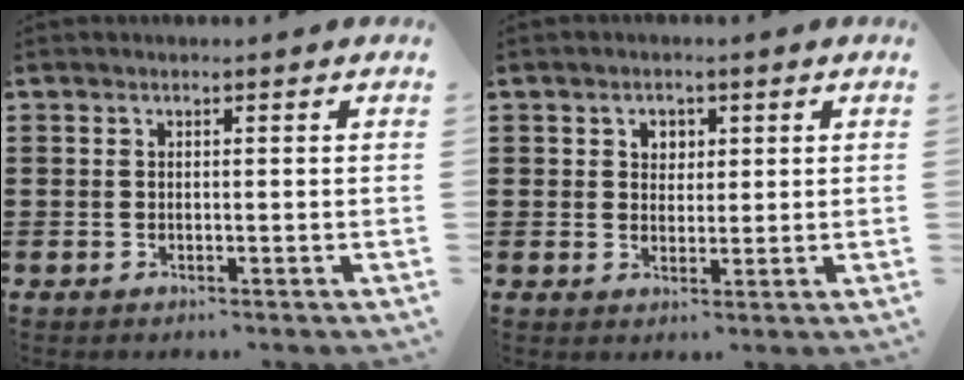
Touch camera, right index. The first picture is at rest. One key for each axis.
{"total": 2.4, "fx": 1.0, "fy": 2.1, "fz": 0.8, "tx": -0.024, "ty": 0.011, "tz": 0.016}